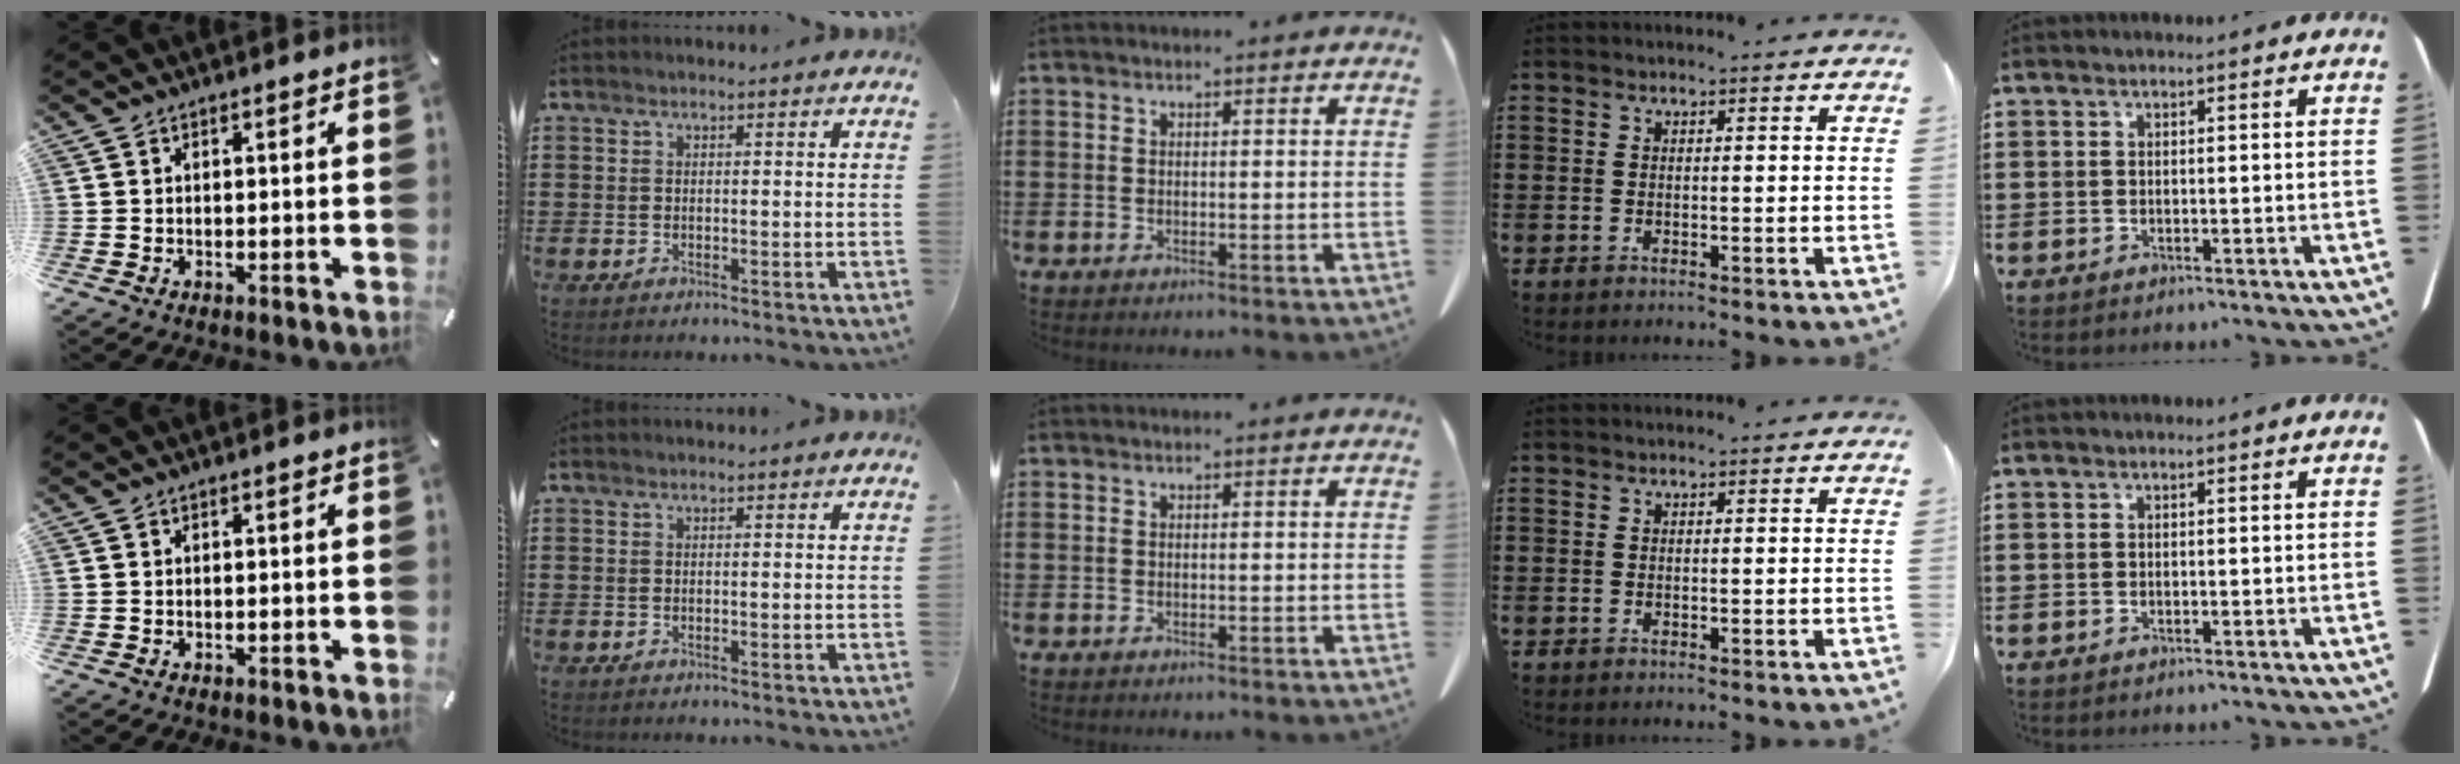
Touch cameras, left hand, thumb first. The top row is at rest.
{}